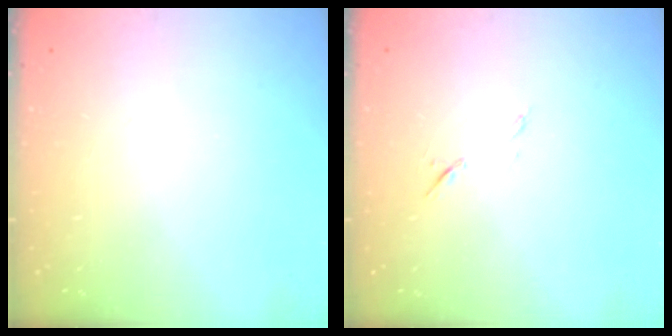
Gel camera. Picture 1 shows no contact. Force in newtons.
{"total": 6.2, "press": 6.2, "slide": 0.8}